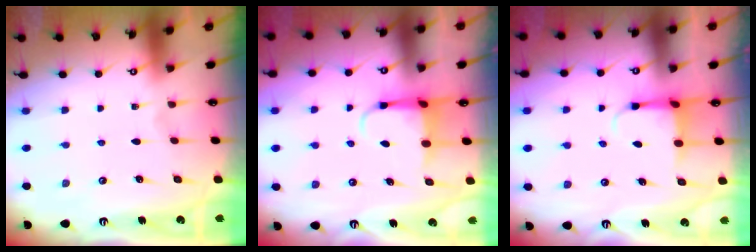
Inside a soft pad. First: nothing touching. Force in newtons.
{"total": 4.8, "press": 4.8, "slide": 0.6}
{"total": 3.8, "press": 3.6, "slide": 1.3}